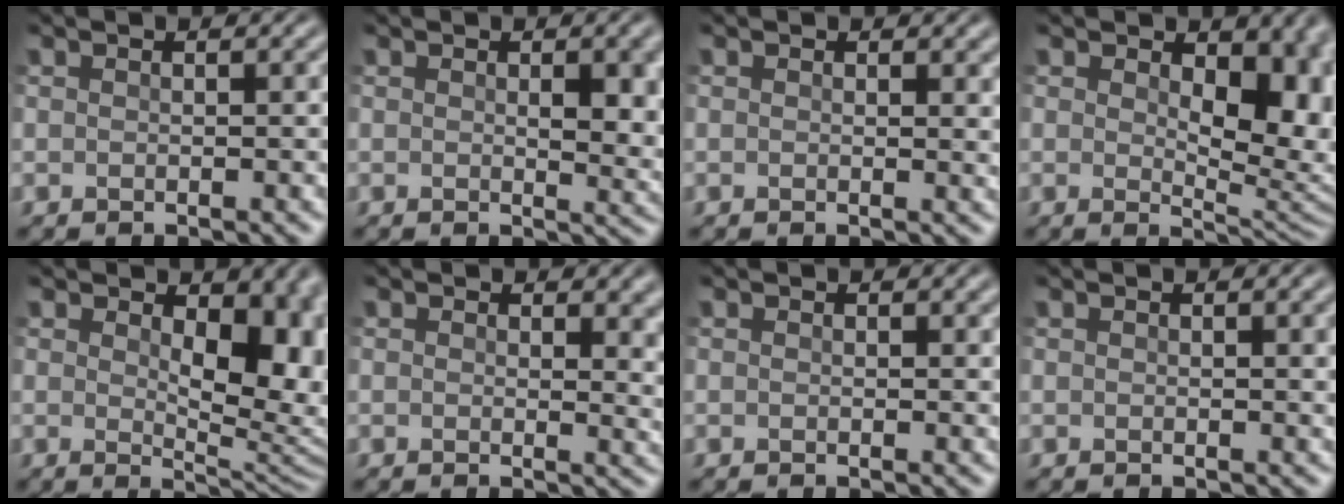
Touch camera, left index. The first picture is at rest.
{"total": 4.3, "force": [0.7, 1.3, 4.1], "torque": [-0.050, -0.003, 0.024]}
{"total": 1.0, "force": [0.6, 0.3, 0.8], "torque": [0.001, 0.001, 0.013]}
{"total": 7.3, "force": [1.4, 3.9, 6.0], "torque": [-0.072, -0.005, 0.028]}
{"total": 8.0, "force": [1.6, 4.0, 6.8], "torque": [-0.080, -0.004, 0.030]}
{"total": 3.4, "force": [1.3, 1.6, 2.7], "torque": [-0.013, -0.003, 0.030]}
{"total": 0.0}
{"total": 1.5, "force": [0.5, 0.5, 1.4], "torque": [-0.010, 0.001, 0.009]}